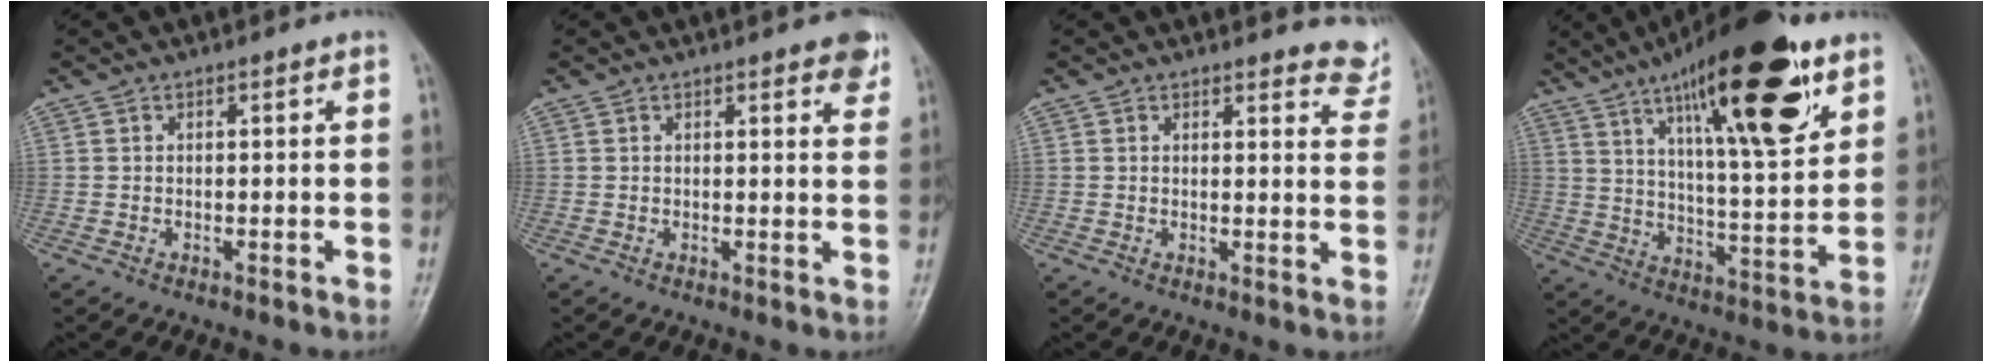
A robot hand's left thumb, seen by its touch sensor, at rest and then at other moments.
{"total": 4.3, "force": [2.9, 1.3, 3.0], "torque": [-0.019, -0.008, 0.029]}
{"total": 6.3, "force": [6.0, 1.6, 0.8], "torque": [0.023, -0.042, 0.043]}
{"total": 23.5, "force": [12.8, 6.1, 18.7], "torque": [-0.273, -0.042, 0.206]}